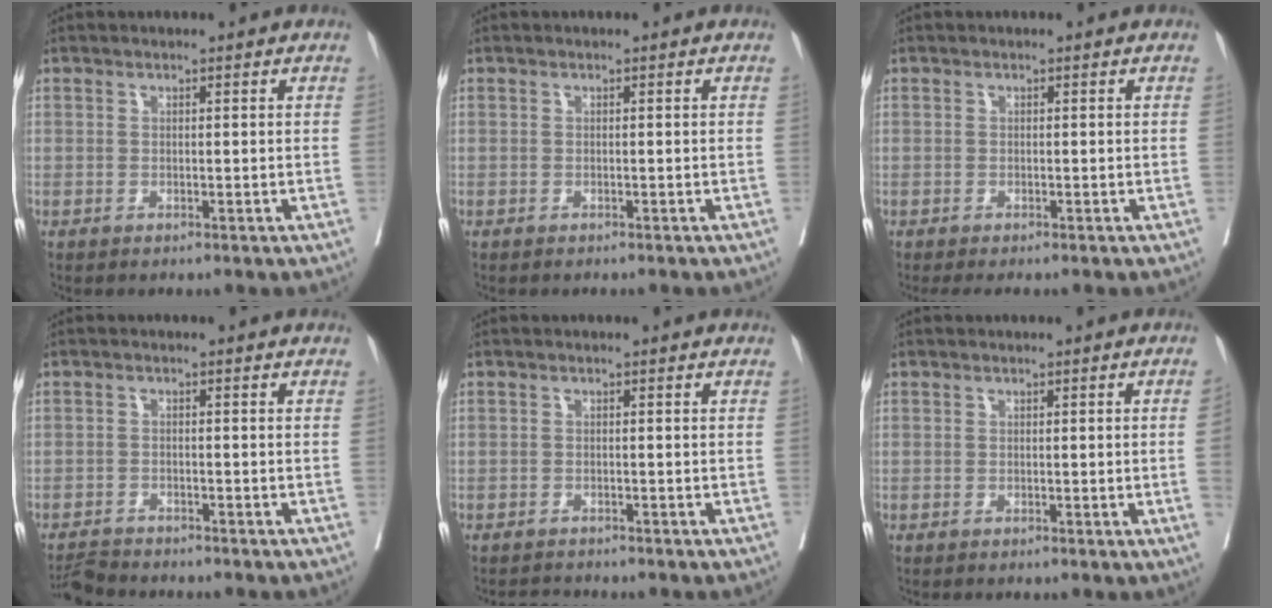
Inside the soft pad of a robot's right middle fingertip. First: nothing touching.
{"total": 0.0}
{"total": 1.4, "force": [-1.1, 0.0, 0.8], "torque": [-0.010, -0.005, -0.023]}
{"total": 3.3, "force": [-3.3, 0.2, 0.1], "torque": [0.001, -0.015, -0.061]}
{"total": 1.5, "force": [-1.5, 0.2, -0.1], "torque": [0.000, -0.008, -0.022]}
{"total": 2.5, "force": [-0.2, -0.4, 2.4], "torque": [-0.043, 0.003, 0.004]}